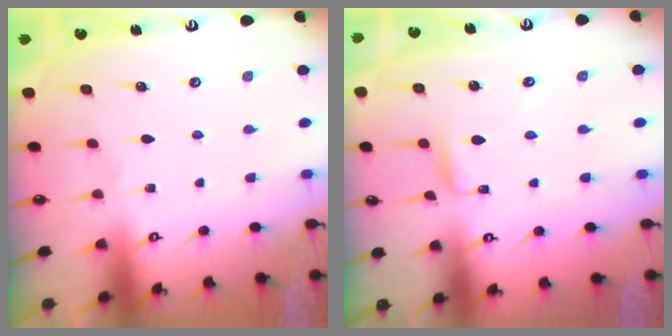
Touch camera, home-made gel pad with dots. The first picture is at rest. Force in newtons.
{"total": 4.2, "press": 4.1, "slide": 0.4}